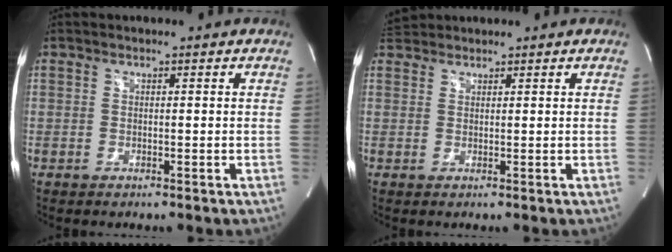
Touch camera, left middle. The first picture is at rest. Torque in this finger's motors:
{"motor_torque": [0.37, -0.42, -0.07, 0.00]}